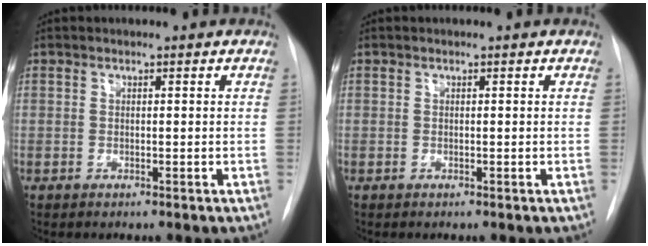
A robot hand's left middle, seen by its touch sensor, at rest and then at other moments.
{"total": 0.0}